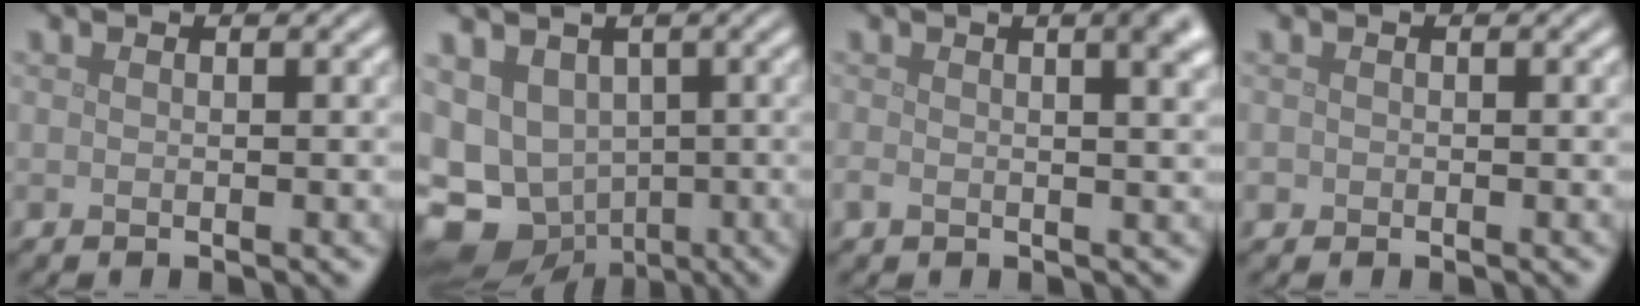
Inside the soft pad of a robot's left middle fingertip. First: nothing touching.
{"total": 10.4, "force": [-2.2, 9.0, 4.8], "torque": [-0.105, -0.032, -0.025]}
{"total": 5.0, "force": [1.4, 2.3, 4.3], "torque": [-0.036, 0.012, 0.014]}
{"total": 0.6, "force": [-0.2, 0.5, 0.0], "torque": [0.002, -0.005, -0.005]}